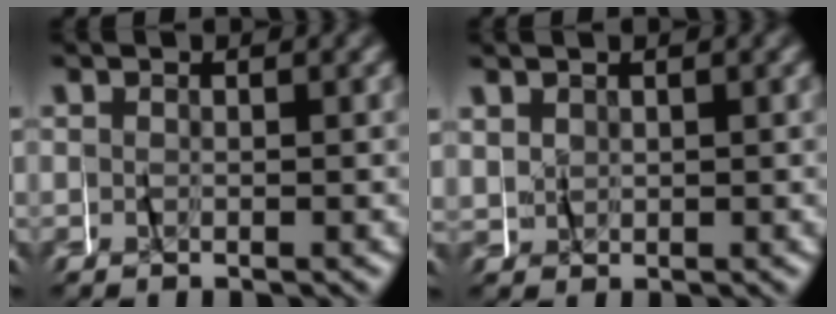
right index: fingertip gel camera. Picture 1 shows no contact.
{"total": 0.6, "force": [0.2, 0.3, -0.5], "torque": [0.001, 0.002, 0.004]}